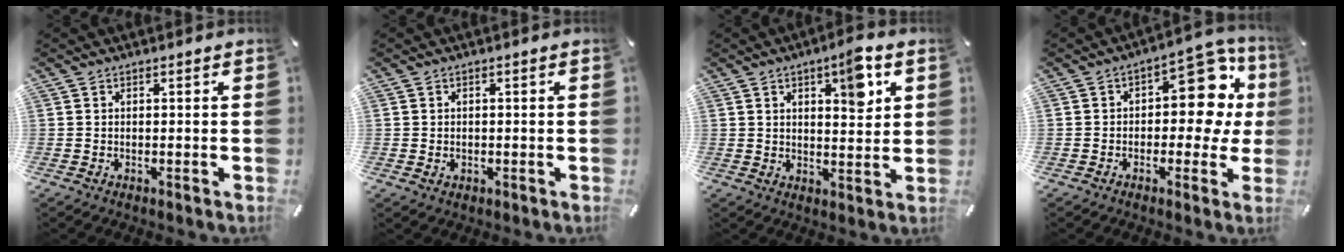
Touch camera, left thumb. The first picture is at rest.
{"total": 1.1, "force": [-0.1, 1.0, 0.4], "torque": [-0.008, 0.005, -0.004]}
{"total": 8.9, "force": [4.4, 3.5, 6.9], "torque": [-0.085, -0.022, 0.066]}
{"total": 14.7, "force": [3.1, 8.3, 11.8], "torque": [-0.144, -0.021, 0.051]}